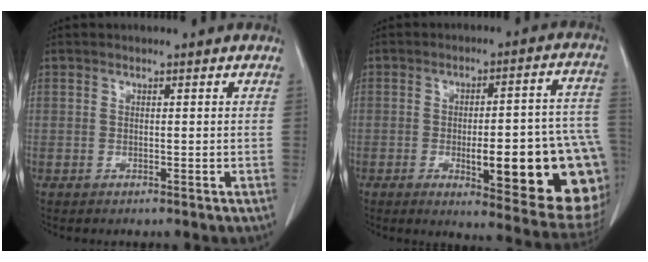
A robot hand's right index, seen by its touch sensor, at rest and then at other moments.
{"total": 23.2, "force": [-5.4, 4.0, 22.3], "torque": [-0.198, 0.006, -0.055]}